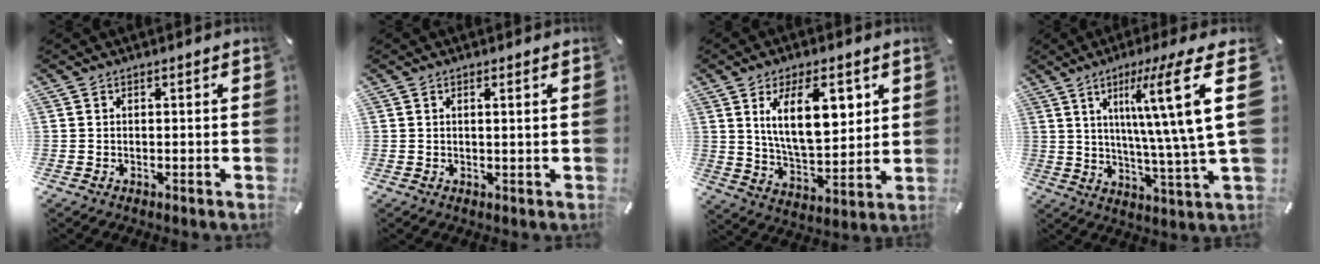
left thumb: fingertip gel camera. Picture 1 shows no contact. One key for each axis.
{"total": 1.2, "fx": 0.5, "fy": -0.2, "fz": 1.0, "tx": -0.019, "ty": -0.002, "tz": 0.007}
{"total": 15.0, "fx": 6.1, "fy": 7.1, "fz": 11.7, "tx": -0.195, "ty": -0.010, "tz": 0.104}
{"total": 23.4, "fx": 8.0, "fy": 3.0, "fz": 21.8, "tx": -0.327, "ty": -0.050, "tz": 0.109}